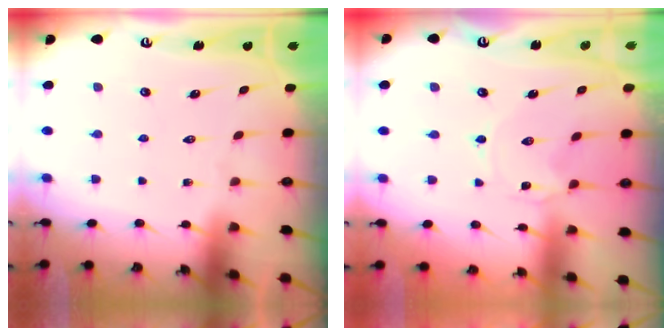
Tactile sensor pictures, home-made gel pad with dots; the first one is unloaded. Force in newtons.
{"total": 0.0}